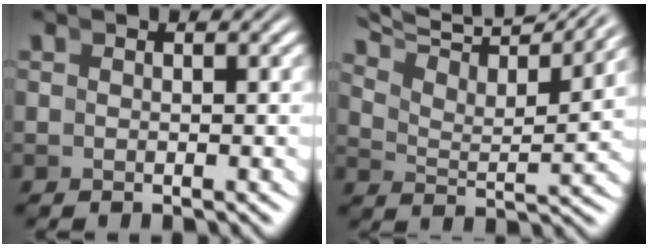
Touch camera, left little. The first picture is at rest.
{"total": 9.7, "force": [7.9, 3.1, 4.6], "torque": [-0.083, 0.034, 0.108]}